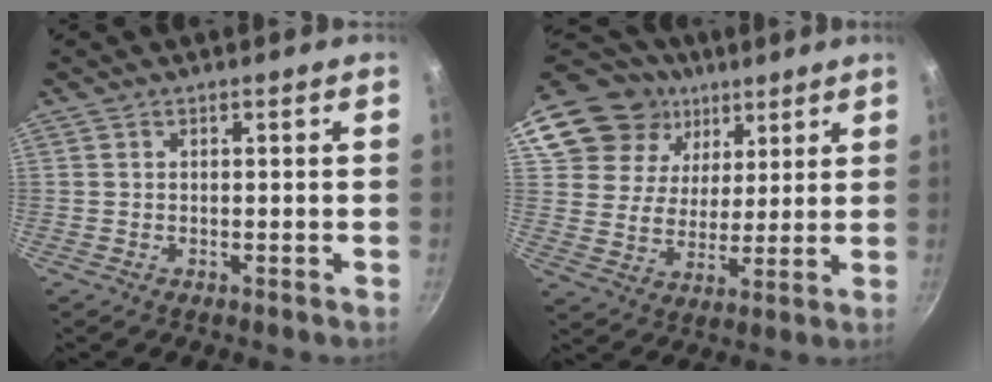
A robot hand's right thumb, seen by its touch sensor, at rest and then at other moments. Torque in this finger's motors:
{"motor_torque": [-1.65, 1.82, 0.24, -0.22, 0.29]}